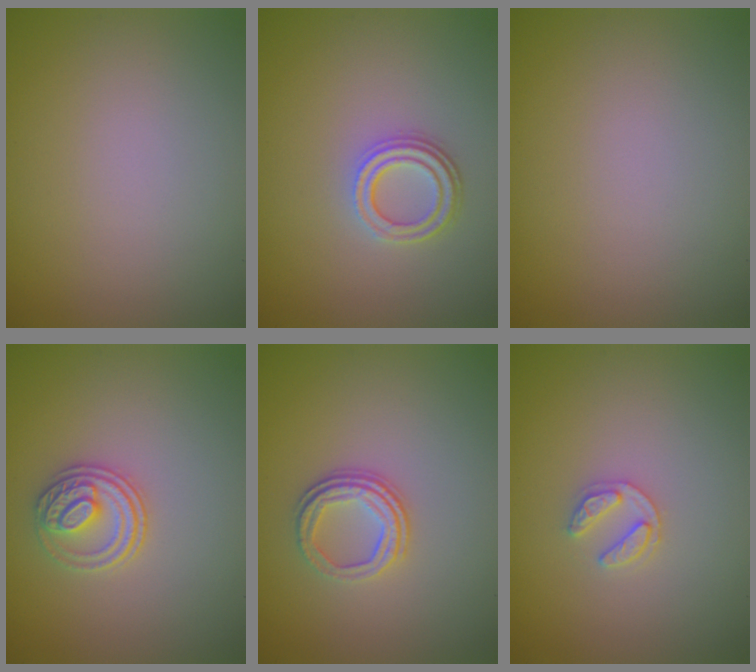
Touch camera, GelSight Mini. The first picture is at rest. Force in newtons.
{"total": 3.1, "press": 2.4, "slide": 2.0}
{"total": 0.0}
{"total": 2.8, "press": 2.7, "slide": 1.0}
{"total": 3.1, "press": 2.3, "slide": 2.0}
{"total": 1.8, "press": 1.8, "slide": 0.3}